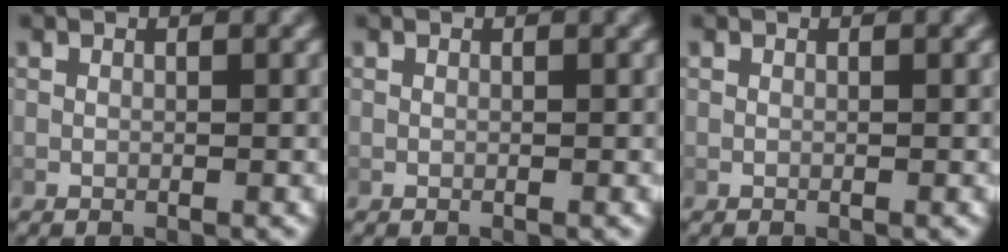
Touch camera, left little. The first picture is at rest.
{"total": 0.0}
{"total": 0.0}